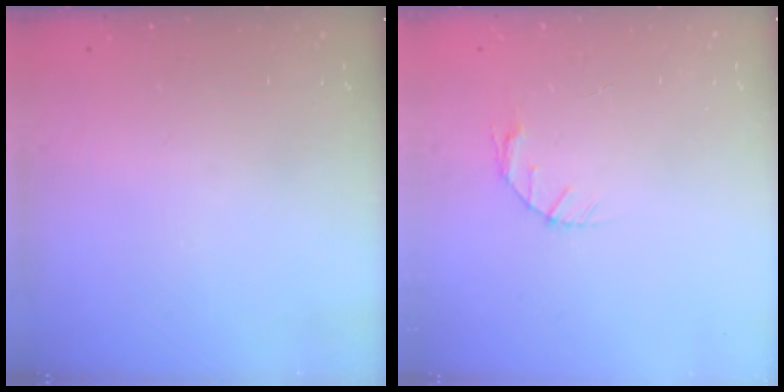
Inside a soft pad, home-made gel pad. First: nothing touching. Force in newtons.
{"total": 3.7, "press": 3.7, "slide": 0.5}